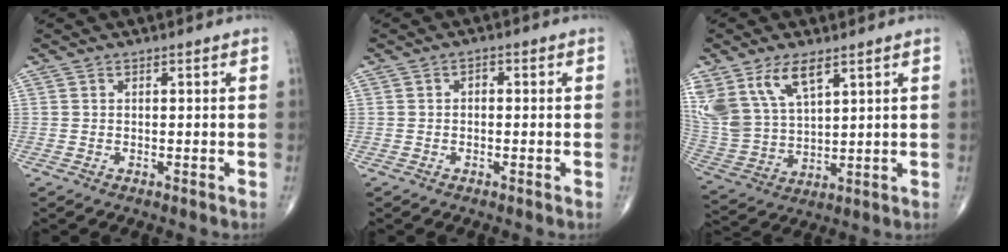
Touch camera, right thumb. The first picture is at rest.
{"total": 1.2, "force": [0.0, 0.8, 0.9], "torque": [-0.009, 0.005, -0.005]}
{"total": 14.3, "force": [8.1, 7.1, 9.5], "torque": [-0.193, -0.025, 0.174]}